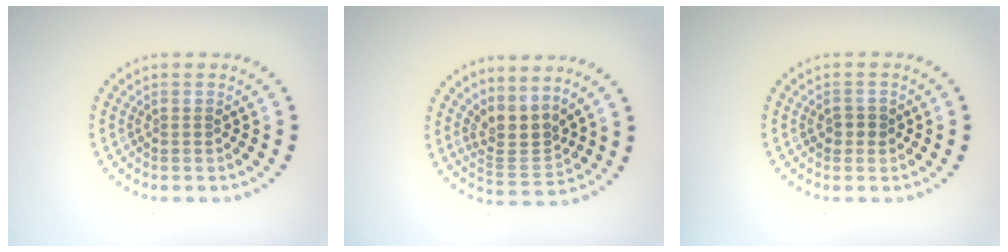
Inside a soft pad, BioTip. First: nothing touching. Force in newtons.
{"total": 3.0, "press": 2.1, "slide": 2.1}
{"total": 1.3, "press": 1.2, "slide": 0.5}